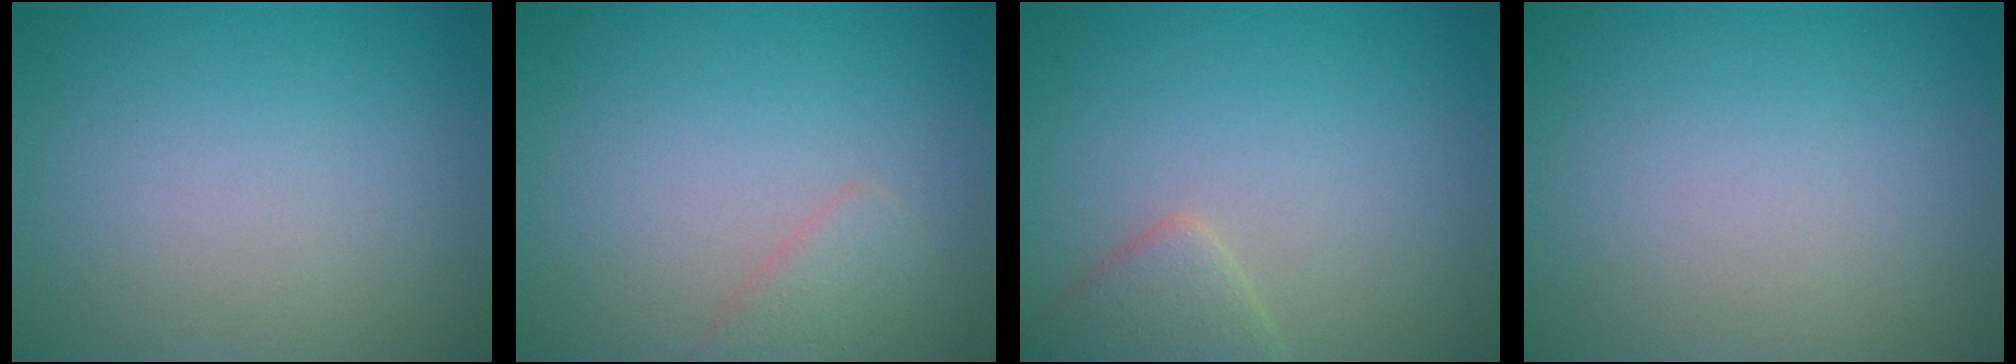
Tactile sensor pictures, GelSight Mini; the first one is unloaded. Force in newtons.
{"total": 1.6, "press": 1.6, "slide": 0.1}
{"total": 2.4, "press": 2.4, "slide": 0.1}
{"total": 0.0}